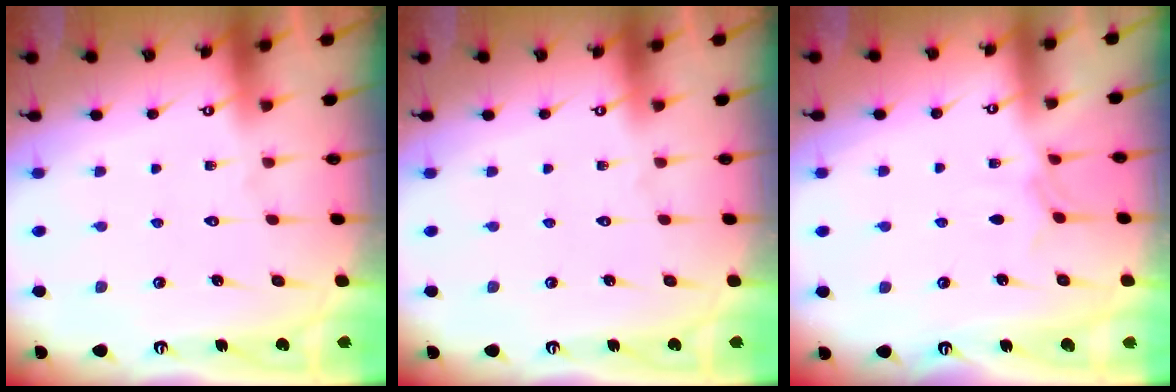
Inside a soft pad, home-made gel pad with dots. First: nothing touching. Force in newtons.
{"total": 0.0}
{"total": 3.8, "press": 3.7, "slide": 0.5}